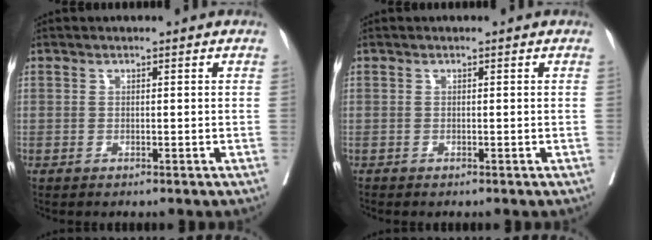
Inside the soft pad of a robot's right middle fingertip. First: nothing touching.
{"total": 0.0}